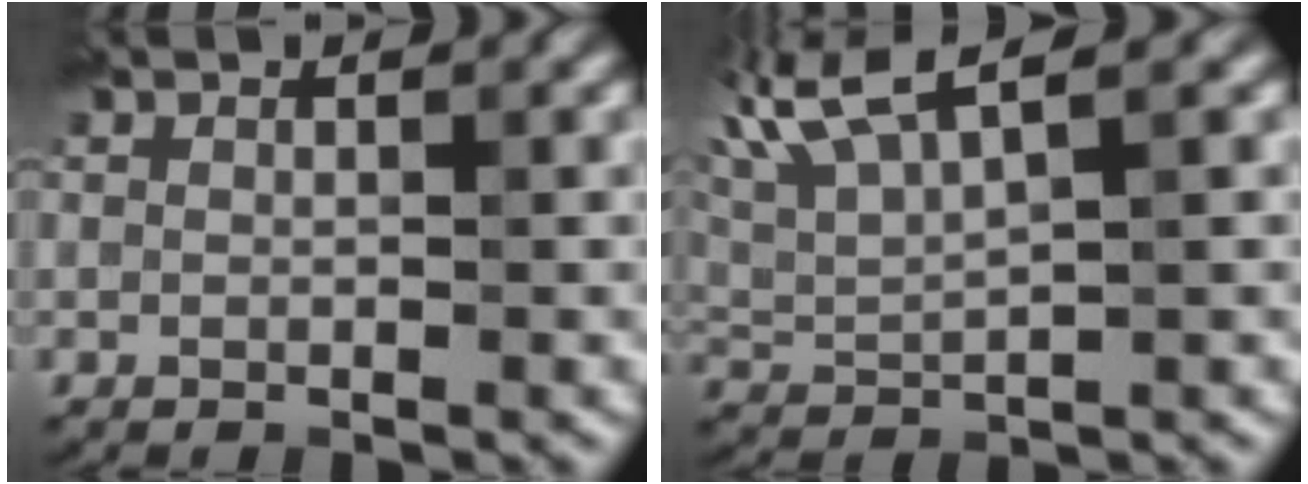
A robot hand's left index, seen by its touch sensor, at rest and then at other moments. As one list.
[{"total": 5.7, "force": [3.5, 1.3, 4.3], "torque": [-0.098, 0.023, 0.076]}]